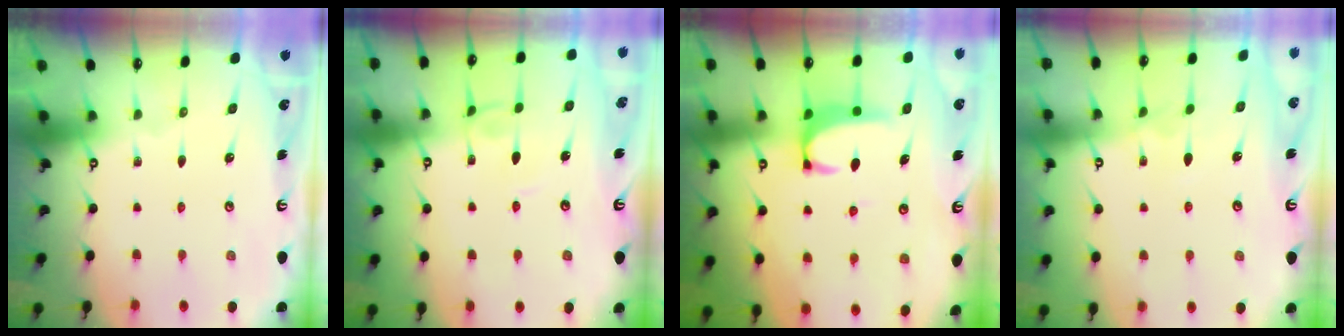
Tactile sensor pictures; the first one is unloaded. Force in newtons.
{"total": 2.7, "press": 2.7, "slide": 0.2}
{"total": 1.9, "press": 1.9, "slide": 0.3}
{"total": 2.7, "press": 2.7, "slide": 0.2}